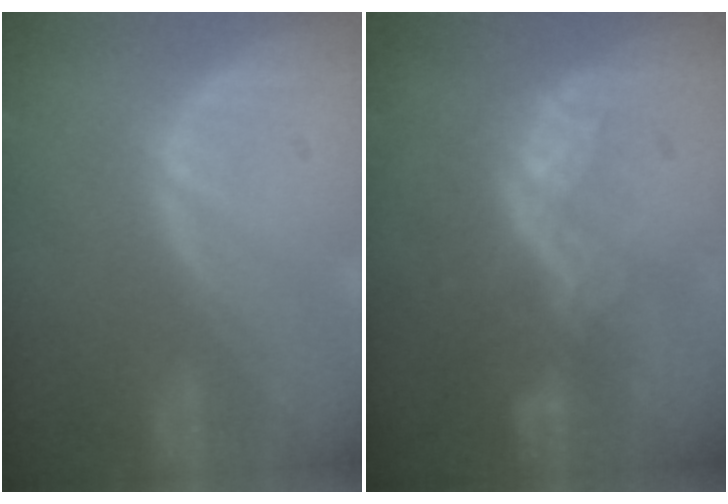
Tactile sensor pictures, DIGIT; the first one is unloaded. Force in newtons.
{"total": 6.7, "press": 5.8, "slide": 3.3}